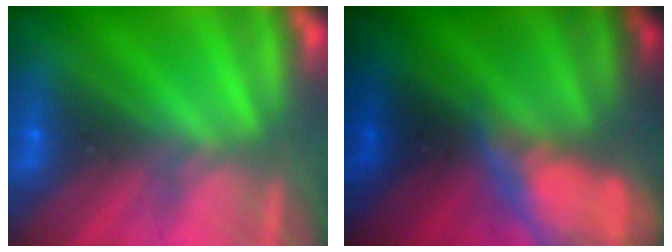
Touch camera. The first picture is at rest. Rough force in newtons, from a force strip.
{"total": 9.1}